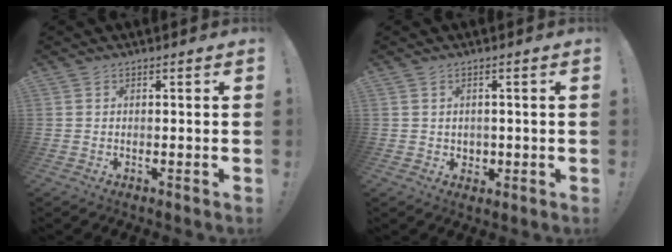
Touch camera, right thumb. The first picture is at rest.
{"total": 2.5, "force": [0.7, 2.3, 0.6], "torque": [-0.007, -0.002, 0.014]}